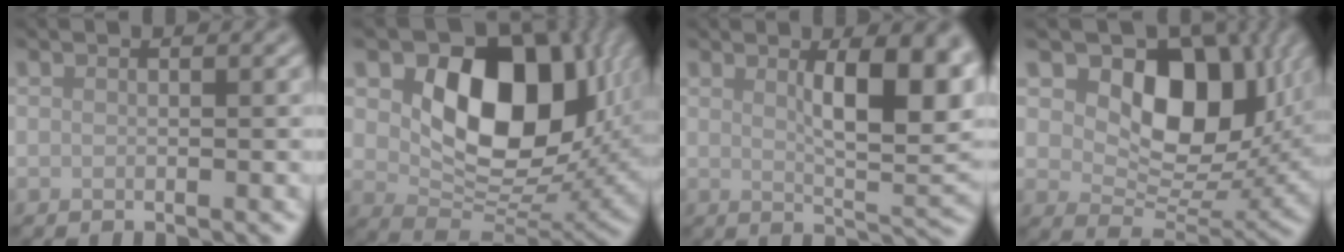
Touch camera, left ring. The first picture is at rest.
{"total": 12.3, "force": [3.0, 8.2, 8.7], "torque": [-0.129, -0.016, 0.058]}
{"total": 8.2, "force": [2.3, 2.7, 7.4], "torque": [-0.106, -0.005, 0.042]}
{"total": 11.0, "force": [3.7, 7.2, 7.4], "torque": [-0.104, -0.012, 0.059]}